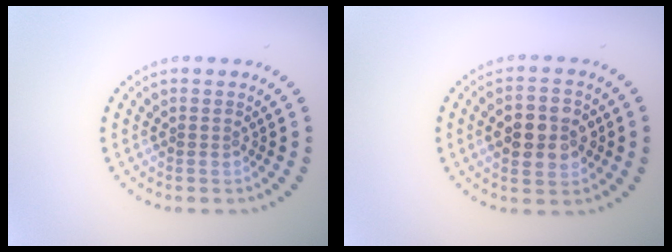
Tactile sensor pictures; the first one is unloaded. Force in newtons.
{"total": 4.9, "press": 4.9, "slide": 0.3}